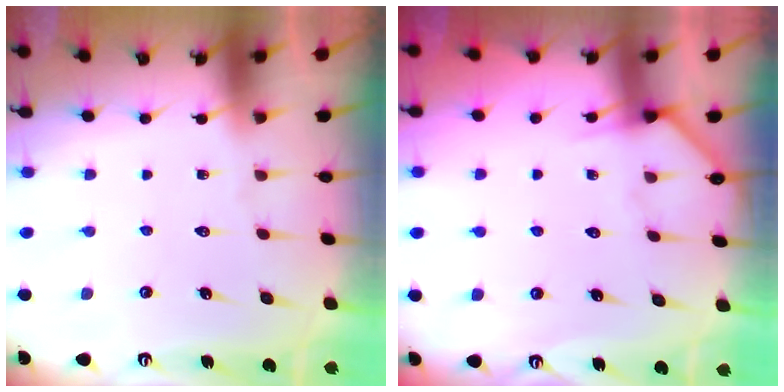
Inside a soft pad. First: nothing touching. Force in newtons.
{"total": 4.9, "press": 4.9, "slide": 0.4}